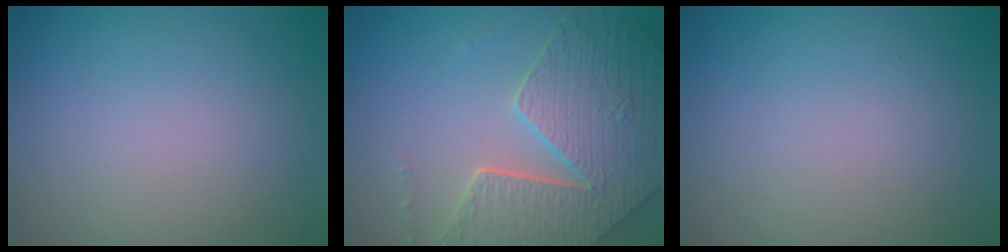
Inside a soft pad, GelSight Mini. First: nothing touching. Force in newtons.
{"total": 7.2, "press": 5.5, "slide": 4.7}
{"total": 0.0}